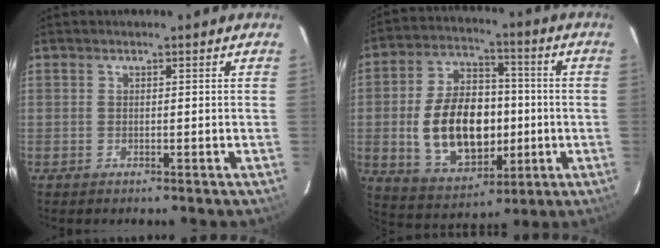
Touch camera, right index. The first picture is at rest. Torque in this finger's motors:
{"motor_torque": [0.77, -0.35, 1.05, 0.21]}